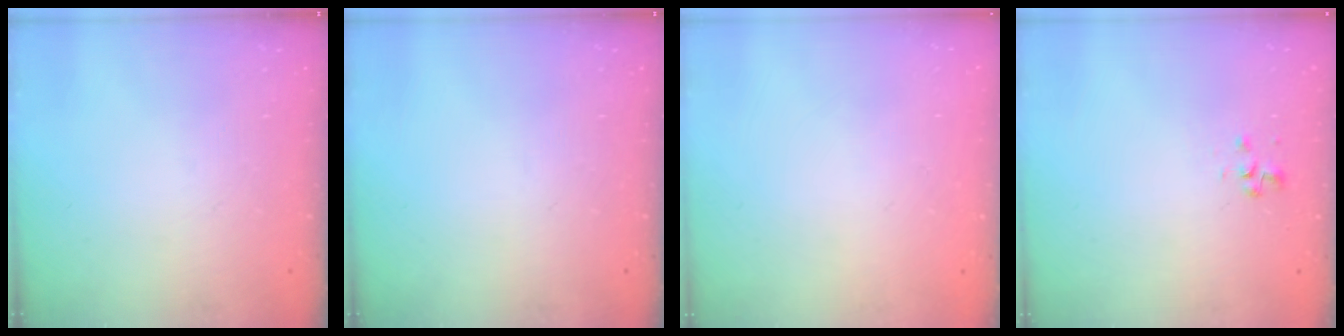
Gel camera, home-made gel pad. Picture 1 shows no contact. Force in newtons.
{"total": 0.0}
{"total": 1.9, "press": 1.9, "slide": 0.2}
{"total": 1.7, "press": 1.6, "slide": 0.6}